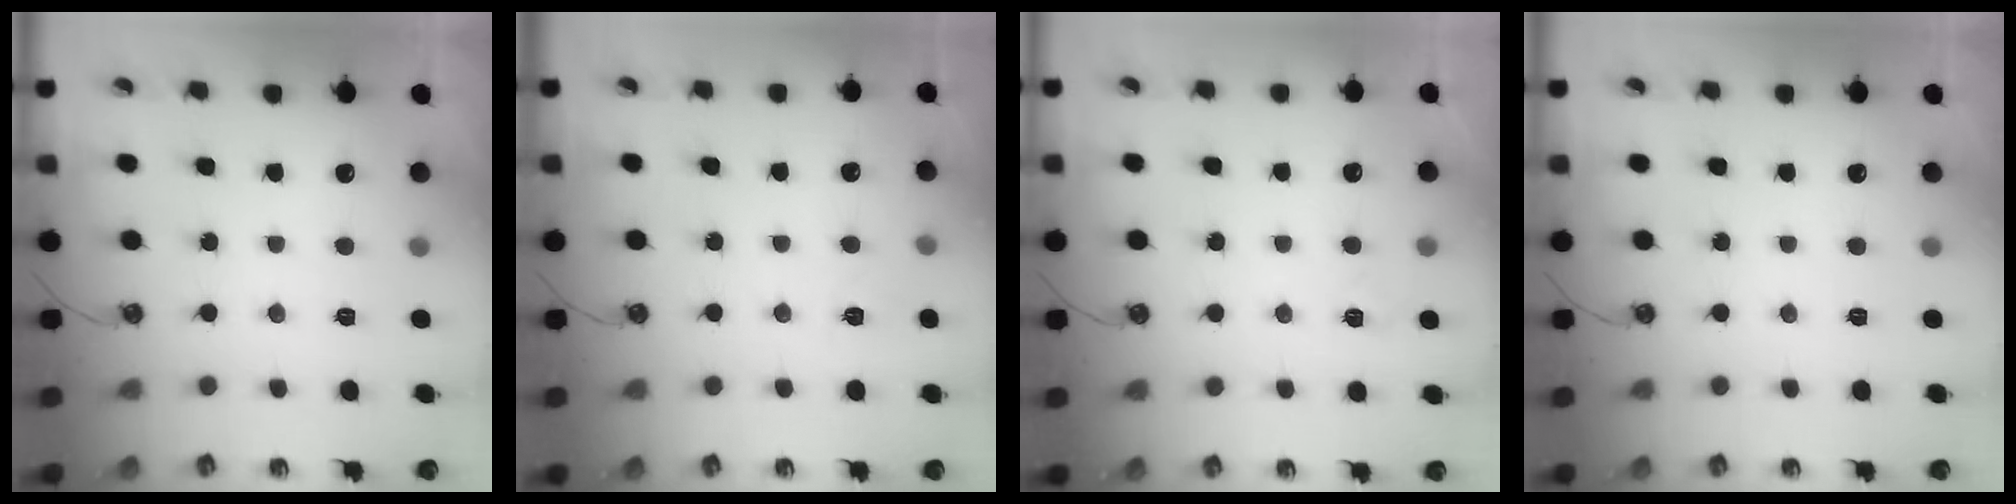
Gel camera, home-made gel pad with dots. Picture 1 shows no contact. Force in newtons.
{"total": 6.4, "press": 6.4, "slide": 0.7}
{"total": 3.2, "press": 3.2, "slide": 0.6}
{"total": 0.0}